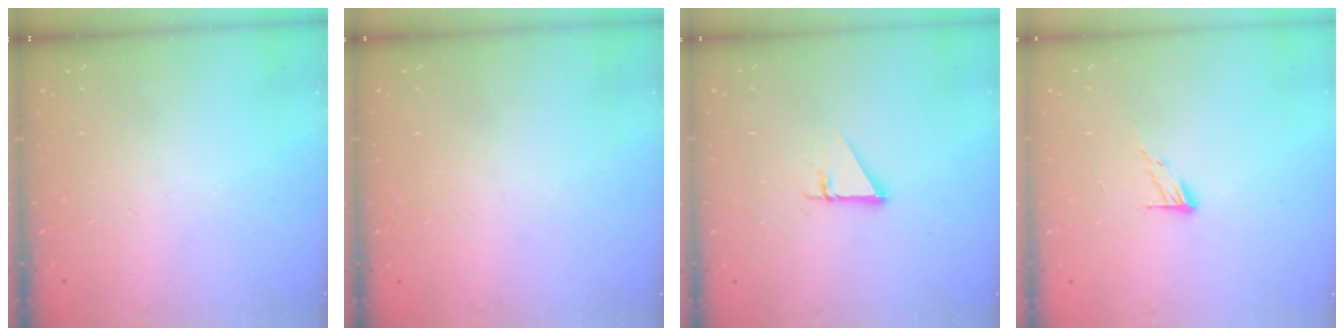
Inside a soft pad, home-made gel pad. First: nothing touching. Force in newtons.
{"total": 1.6, "press": 1.6, "slide": 0.0}
{"total": 2.7, "press": 2.7, "slide": 0.1}
{"total": 5.9, "press": 5.9, "slide": 0.6}